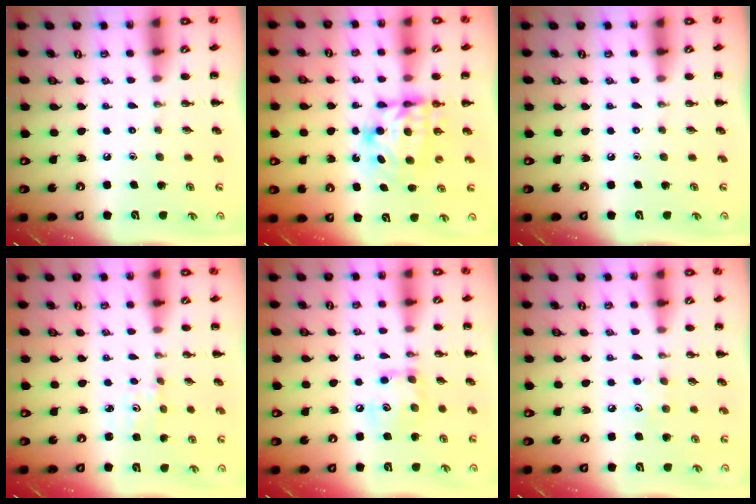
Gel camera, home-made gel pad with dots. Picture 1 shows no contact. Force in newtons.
{"total": 6.6, "press": 6.5, "slide": 0.9}
{"total": 0.0}
{"total": 1.5, "press": 1.4, "slide": 0.5}
{"total": 9.4, "press": 9.4, "slide": 0.4}
{"total": 4.2, "press": 4.1, "slide": 1.1}